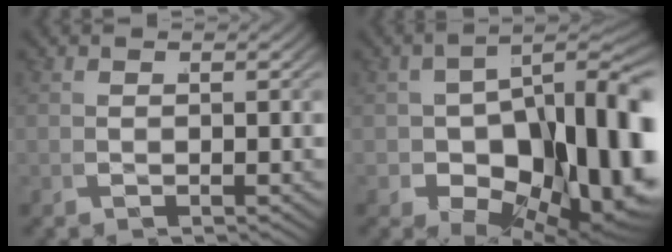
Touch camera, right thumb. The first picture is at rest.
{"total": 18.6, "force": [-4.1, 11.6, 13.9], "torque": [-0.215, -0.071, -0.019]}